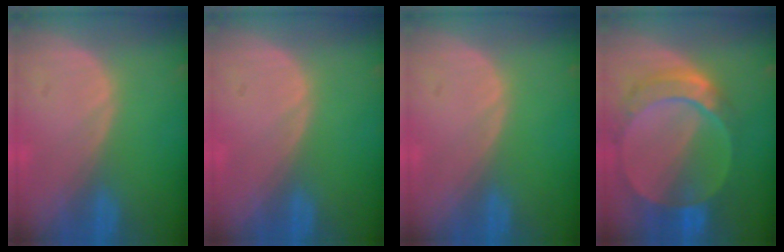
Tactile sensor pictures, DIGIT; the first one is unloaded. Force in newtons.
{"total": 0.0}
{"total": 0.0}
{"total": 9.8, "press": 8.3, "slide": 5.1}